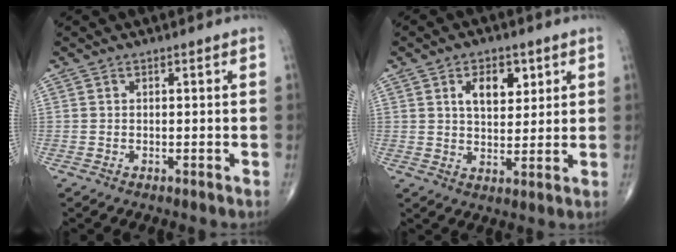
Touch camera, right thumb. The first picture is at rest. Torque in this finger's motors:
{"motor_torque": [0.07, 0.17, 0.62, 0.40, 0.18]}